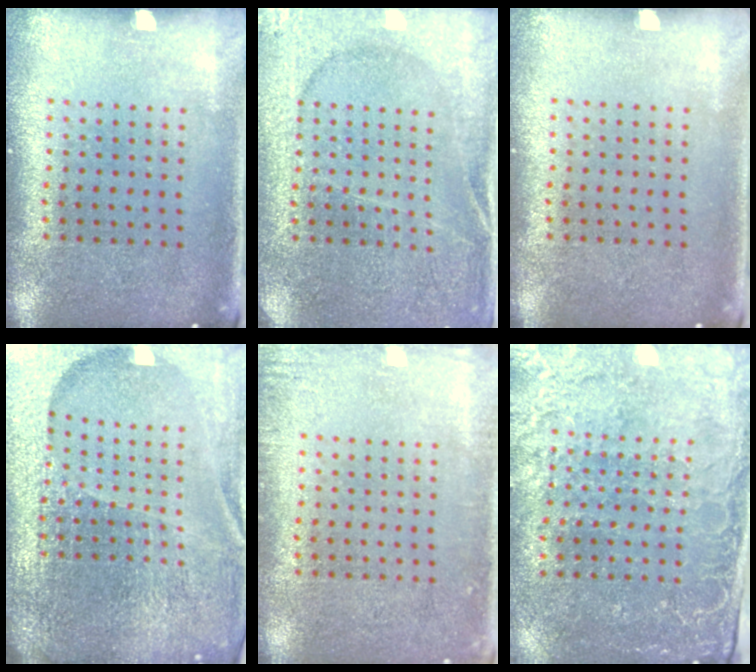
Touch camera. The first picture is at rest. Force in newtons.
{"total": 2.9, "press": 2.9, "slide": 0.3}
{"total": 0.0}
{"total": 6.6, "press": 5.7, "slide": 3.3}
{"total": 1.7, "press": 1.7, "slide": 0.2}
{"total": 2.9, "press": 2.8, "slide": 0.8}